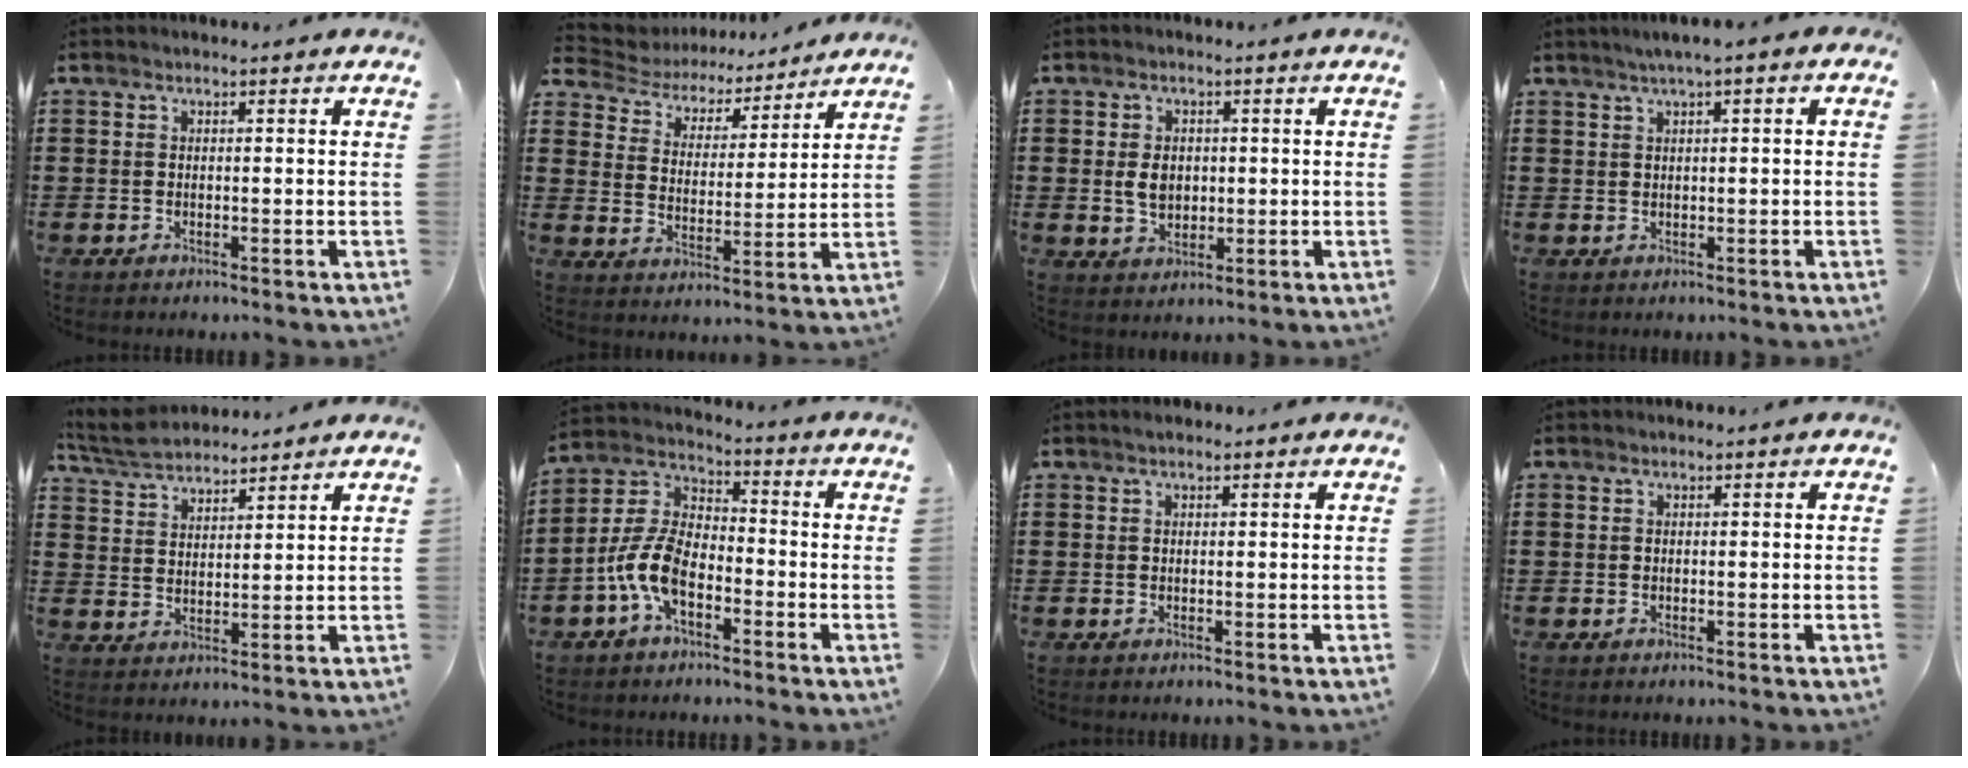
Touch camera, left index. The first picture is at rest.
{"total": 4.8, "force": [4.6, 1.3, 0.4], "torque": [-0.038, -0.032, 0.073]}
{"total": 4.0, "force": [0.4, 2.8, 2.9], "torque": [-0.054, 0.007, 0.004]}
{"total": 1.5, "force": [0.4, 0.1, 1.5], "torque": [-0.026, 0.001, 0.007]}
{"total": 5.4, "force": [5.1, 1.2, 1.2], "torque": [-0.044, -0.013, 0.095]}
{"total": 8.7, "force": [-4.5, 4.1, 6.3], "torque": [-0.171, -0.008, -0.098]}
{"total": 0.6, "force": [0.4, 0.3, 0.3], "torque": [-0.007, 0.004, 0.007]}
{"total": 0.0}